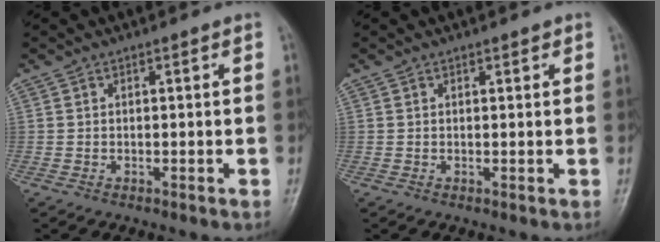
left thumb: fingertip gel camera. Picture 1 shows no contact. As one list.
[{"total": 1.0, "force": [0.6, 0.5, 0.6], "torque": [-0.003, -0.002, 0.006]}]